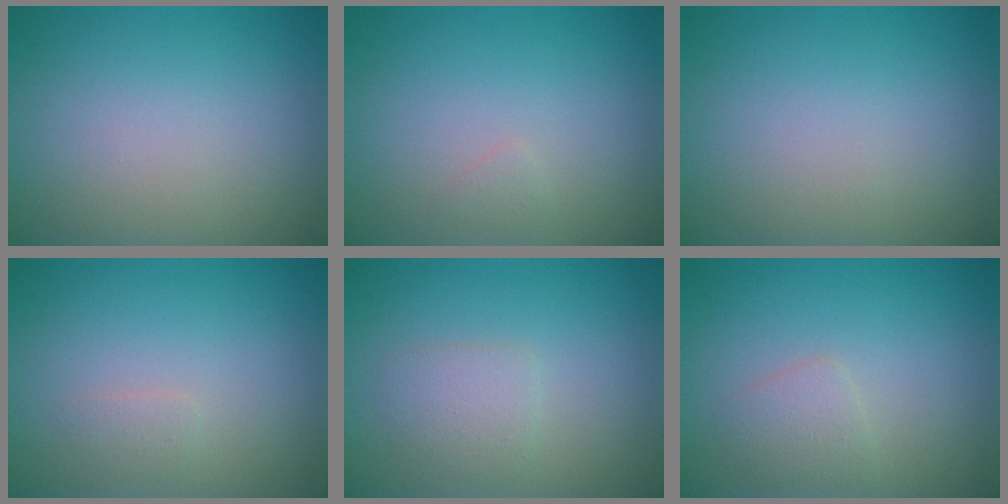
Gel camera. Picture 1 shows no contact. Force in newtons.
{"total": 0.5, "press": 0.5, "slide": 0.0}
{"total": 0.0}
{"total": 0.7, "press": 0.7, "slide": 0.1}
{"total": 1.9, "press": 1.9, "slide": 0.0}
{"total": 1.6, "press": 1.6, "slide": 0.1}